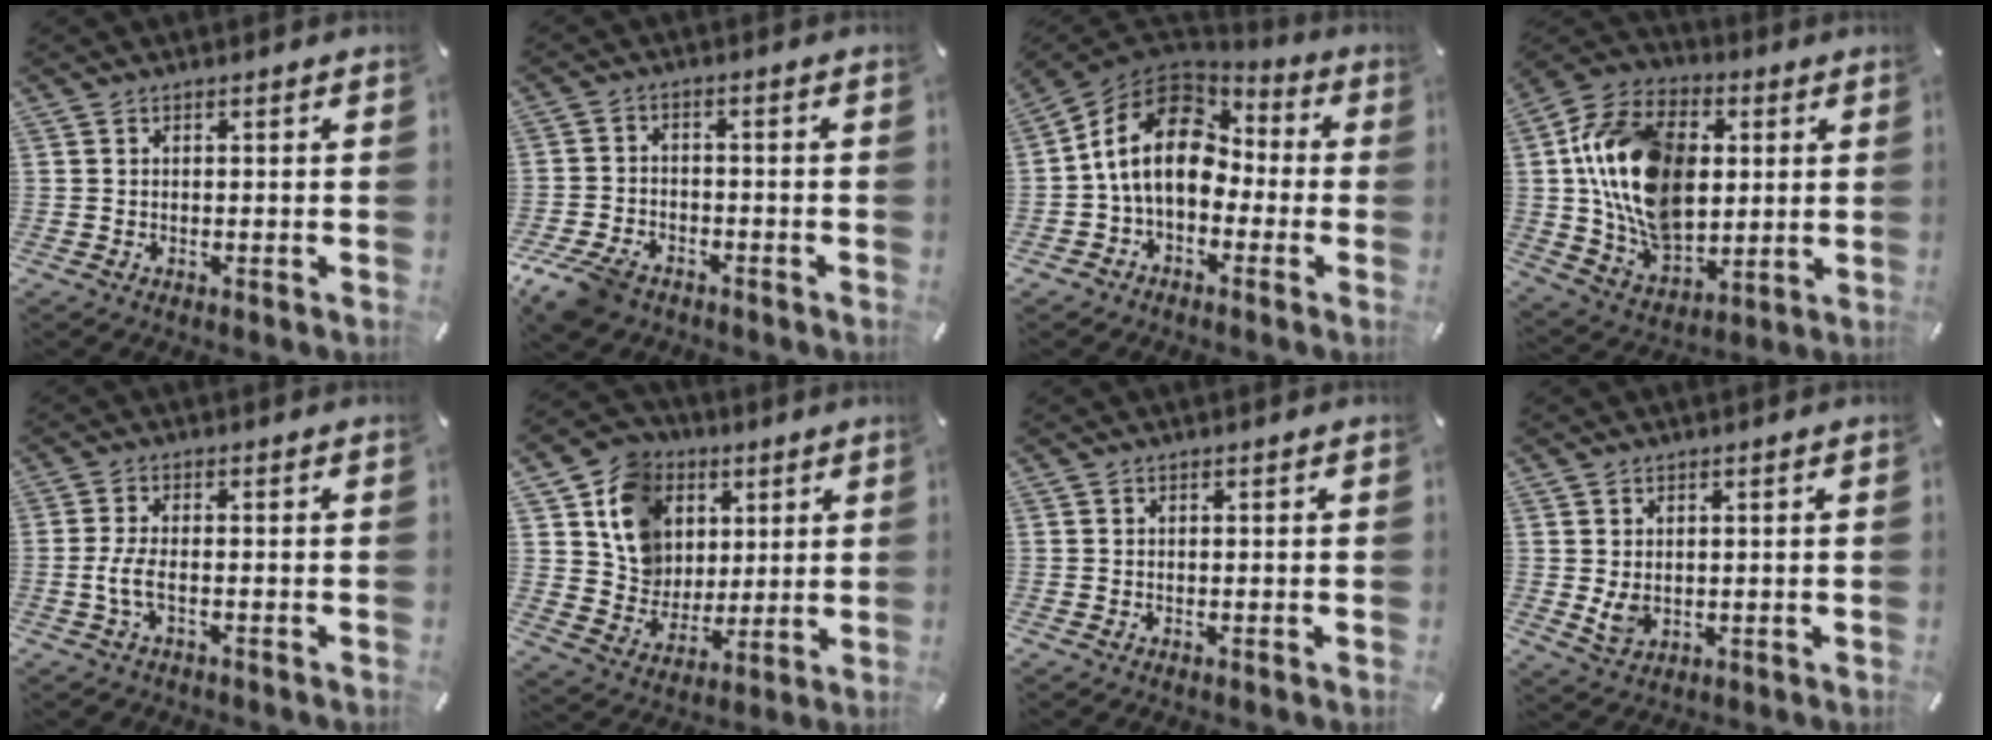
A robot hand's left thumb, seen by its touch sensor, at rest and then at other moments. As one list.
[{"total": 7.2, "force": [-5.3, 4.0, 2.7], "torque": [-0.068, 0.021, -0.102]}, {"total": 15.5, "force": [-0.2, 11.3, 10.7], "torque": [-0.228, 0.022, -0.010]}, {"total": 20.7, "force": [2.6, 15.3, 13.8], "torque": [-0.286, -0.005, 0.051]}, {"total": 4.4, "force": [-1.3, 1.6, 3.9], "torque": [-0.096, -0.006, -0.029]}, {"total": 13.6, "force": [4.6, 12.2, 3.9], "torque": [-0.073, -0.018, 0.093]}, {"total": 0.0}, {"total": 3.6, "force": [0.6, 2.8, 2.2], "torque": [-0.055, -0.007, 0.007]}]